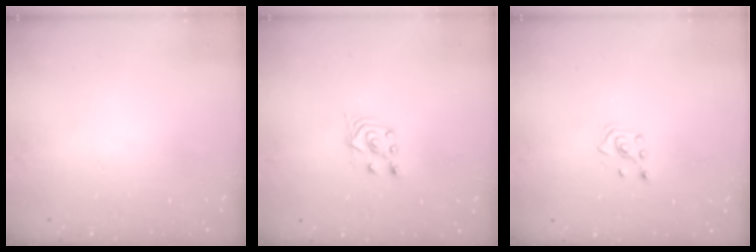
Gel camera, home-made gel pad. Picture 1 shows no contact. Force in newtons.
{"total": 3.0, "press": 2.8, "slide": 0.9}
{"total": 2.6, "press": 2.5, "slide": 0.6}